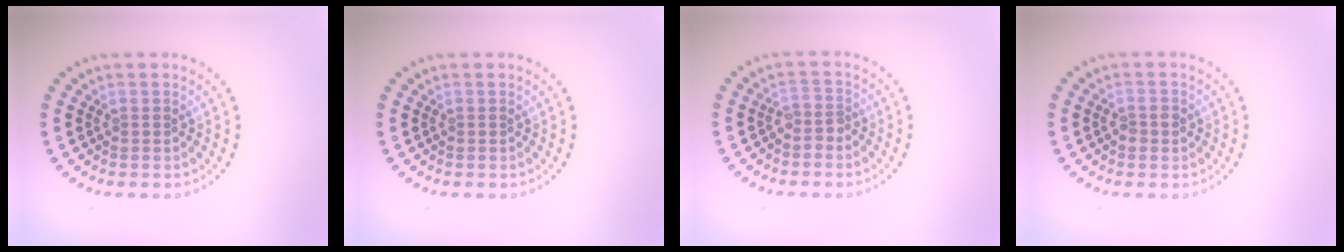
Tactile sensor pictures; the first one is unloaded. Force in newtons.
{"total": 0.0}
{"total": 1.4, "press": 1.1, "slide": 0.8}
{"total": 1.4, "press": 1.4, "slide": 0.2}